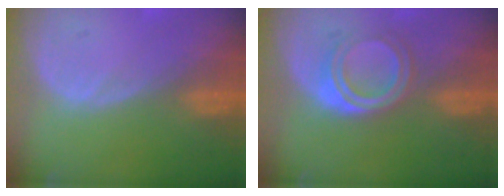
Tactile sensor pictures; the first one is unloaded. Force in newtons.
{"total": 5.3, "press": 4.5, "slide": 2.6}